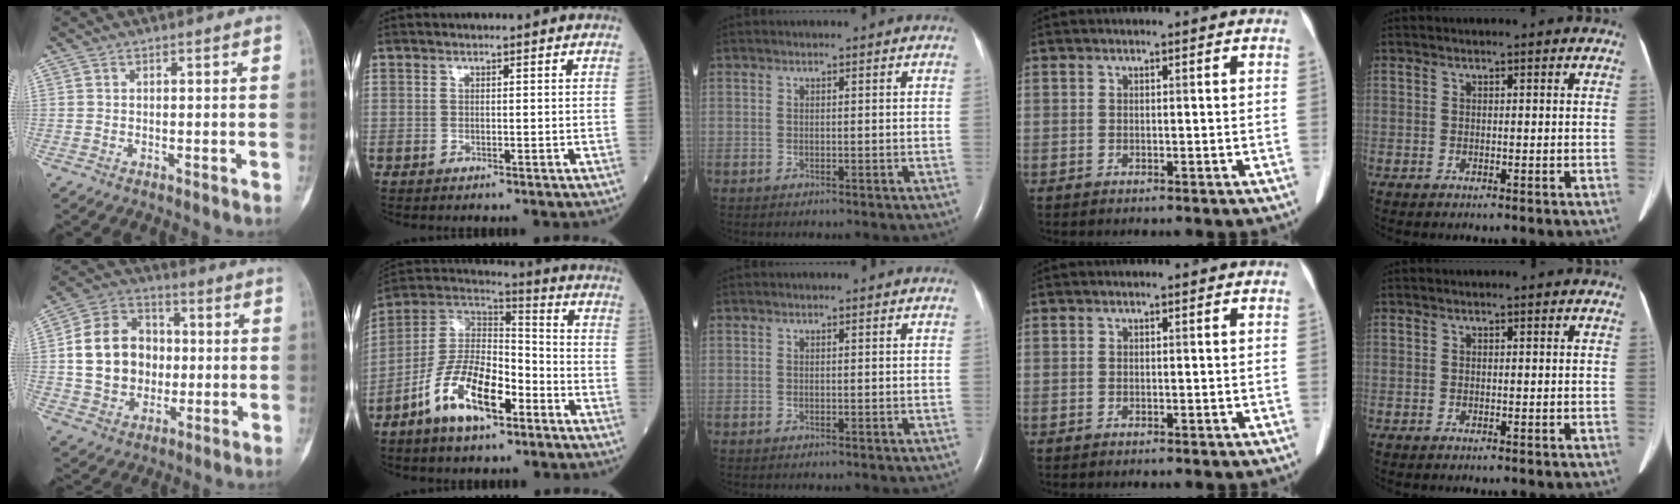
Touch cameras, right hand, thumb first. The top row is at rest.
{"thumb": {"total": 15.9, "force": [0.5, 13.1, 9.0], "torque": [-0.128, 0.026, 0.013]}, "index": {"total": 13.8, "force": [-6.9, 5.3, 10.7], "torque": [-0.212, 0.012, -0.127]}}